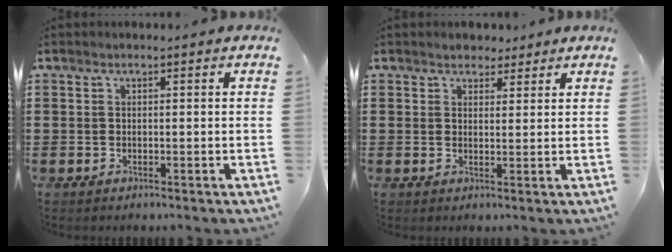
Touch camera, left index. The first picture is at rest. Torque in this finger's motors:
{"motor_torque": [0.02, -0.10, 0.13, 0.03]}